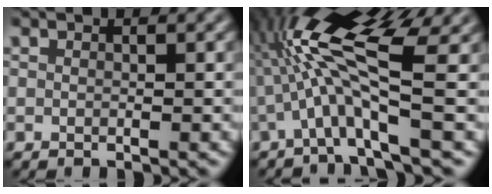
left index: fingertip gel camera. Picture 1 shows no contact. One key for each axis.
{"total": 9.3, "fx": 0.7, "fy": 2.2, "fz": 9.1, "tx": -0.173, "ty": 0.033, "tz": 0.004}